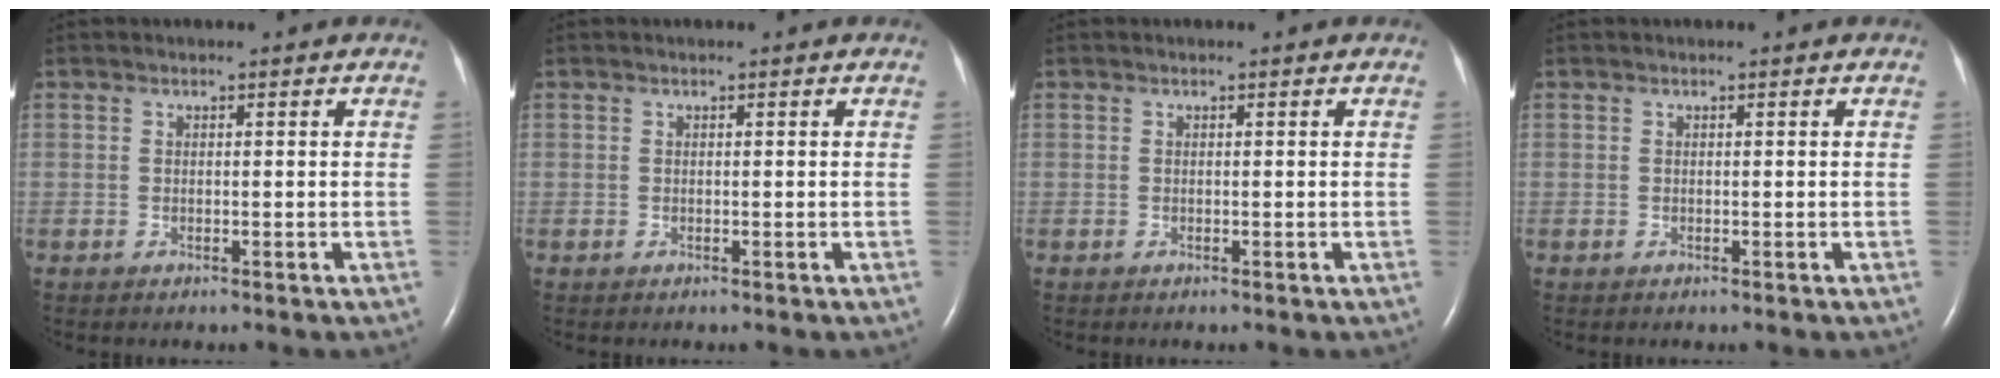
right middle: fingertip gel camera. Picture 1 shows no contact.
{"total": 0.0}
{"total": 0.0}
{"total": 0.0}